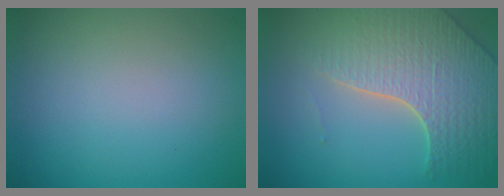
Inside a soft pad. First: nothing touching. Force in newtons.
{"total": 6.1, "press": 5.1, "slide": 3.3}